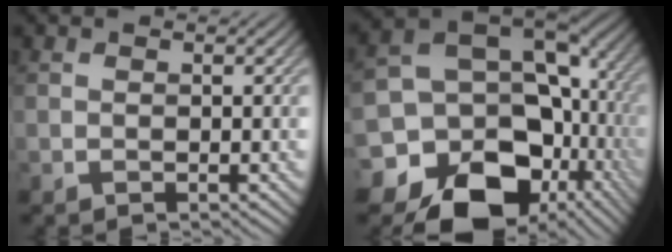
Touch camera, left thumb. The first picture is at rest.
{"total": 20.2, "force": [-7.5, 15.9, 10.0], "torque": [-0.189, -0.030, -0.099]}